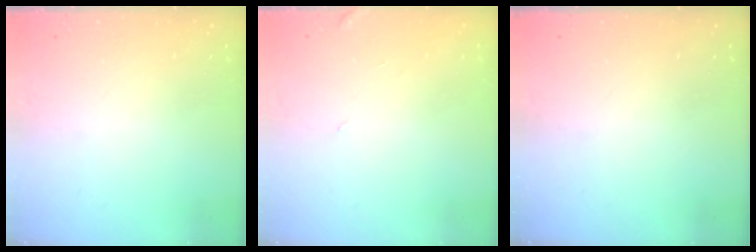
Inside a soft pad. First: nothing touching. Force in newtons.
{"total": 1.5, "press": 1.5, "slide": 0.1}
{"total": 0.0}